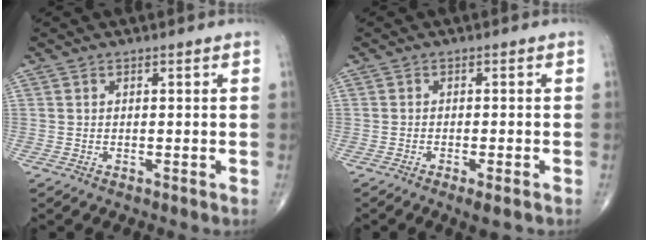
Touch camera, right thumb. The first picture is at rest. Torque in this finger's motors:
{"motor_torque": [-0.01, 0.03, -0.02, 0.23, 0.04]}